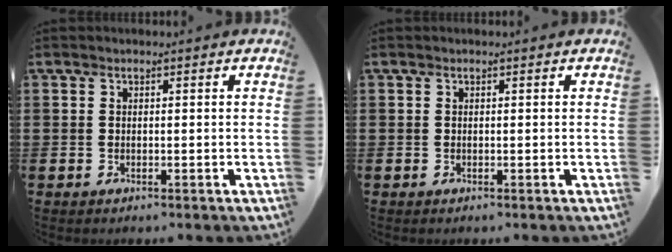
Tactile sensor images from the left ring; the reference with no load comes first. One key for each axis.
{"total": 0.0}